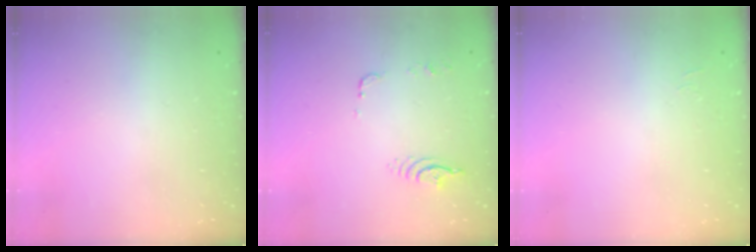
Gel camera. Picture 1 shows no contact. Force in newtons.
{"total": 6.7, "press": 6.7, "slide": 0.5}
{"total": 4.5, "press": 4.4, "slide": 0.9}